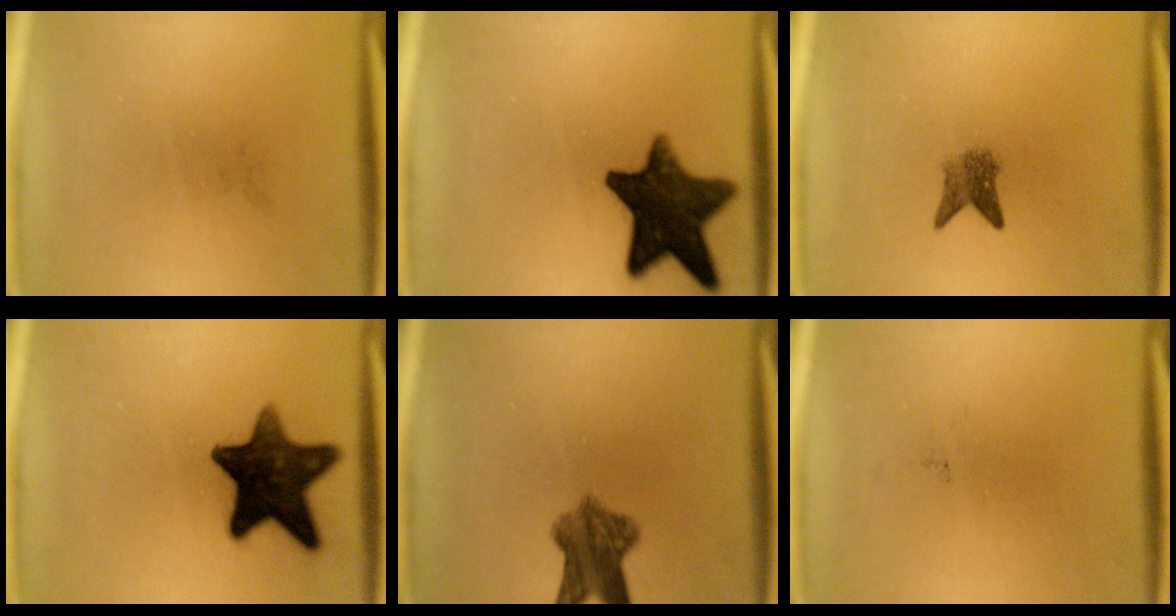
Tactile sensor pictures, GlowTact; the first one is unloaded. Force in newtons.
{"total": 14.3}
{"total": 2.8}
{"total": 14.5}
{"total": 6.8}
{"total": 0.0}